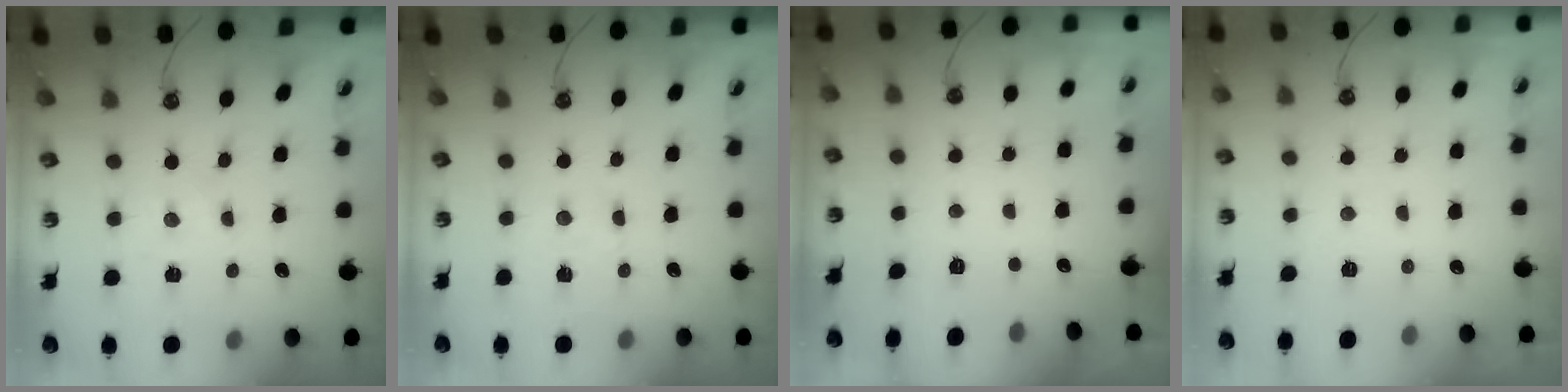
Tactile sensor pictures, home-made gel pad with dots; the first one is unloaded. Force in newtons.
{"total": 1.7, "press": 1.7, "slide": 0.3}
{"total": 0.0}
{"total": 3.3, "press": 3.2, "slide": 0.5}